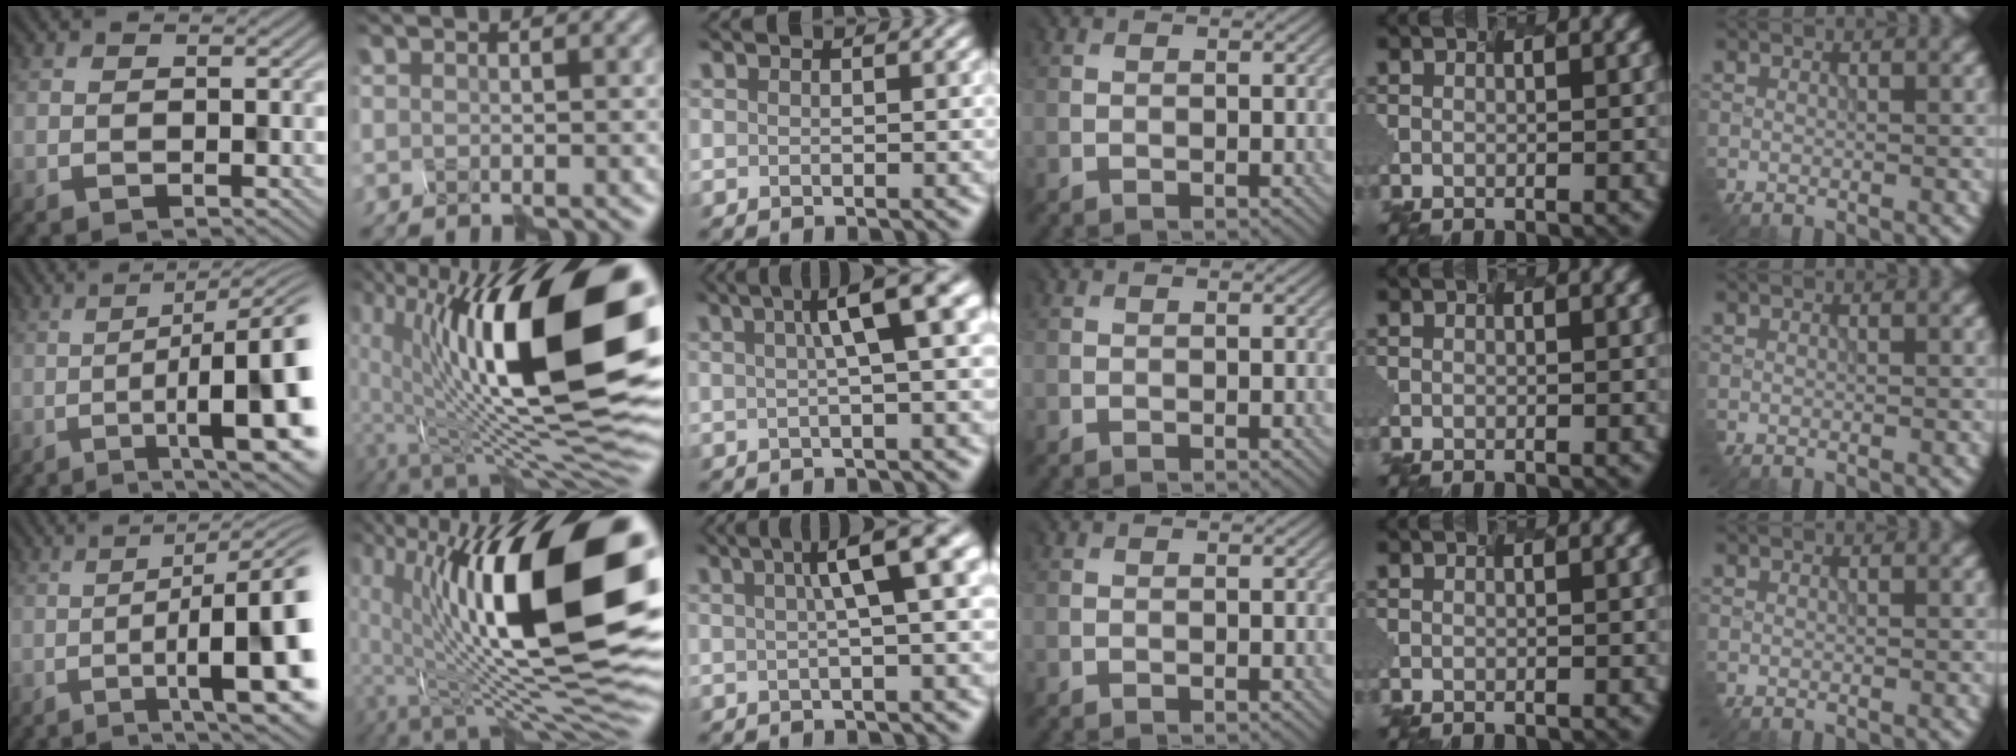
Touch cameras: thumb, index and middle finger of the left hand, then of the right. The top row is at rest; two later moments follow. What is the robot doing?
{"motion": "shake", "object": "plastic piggy bank"}